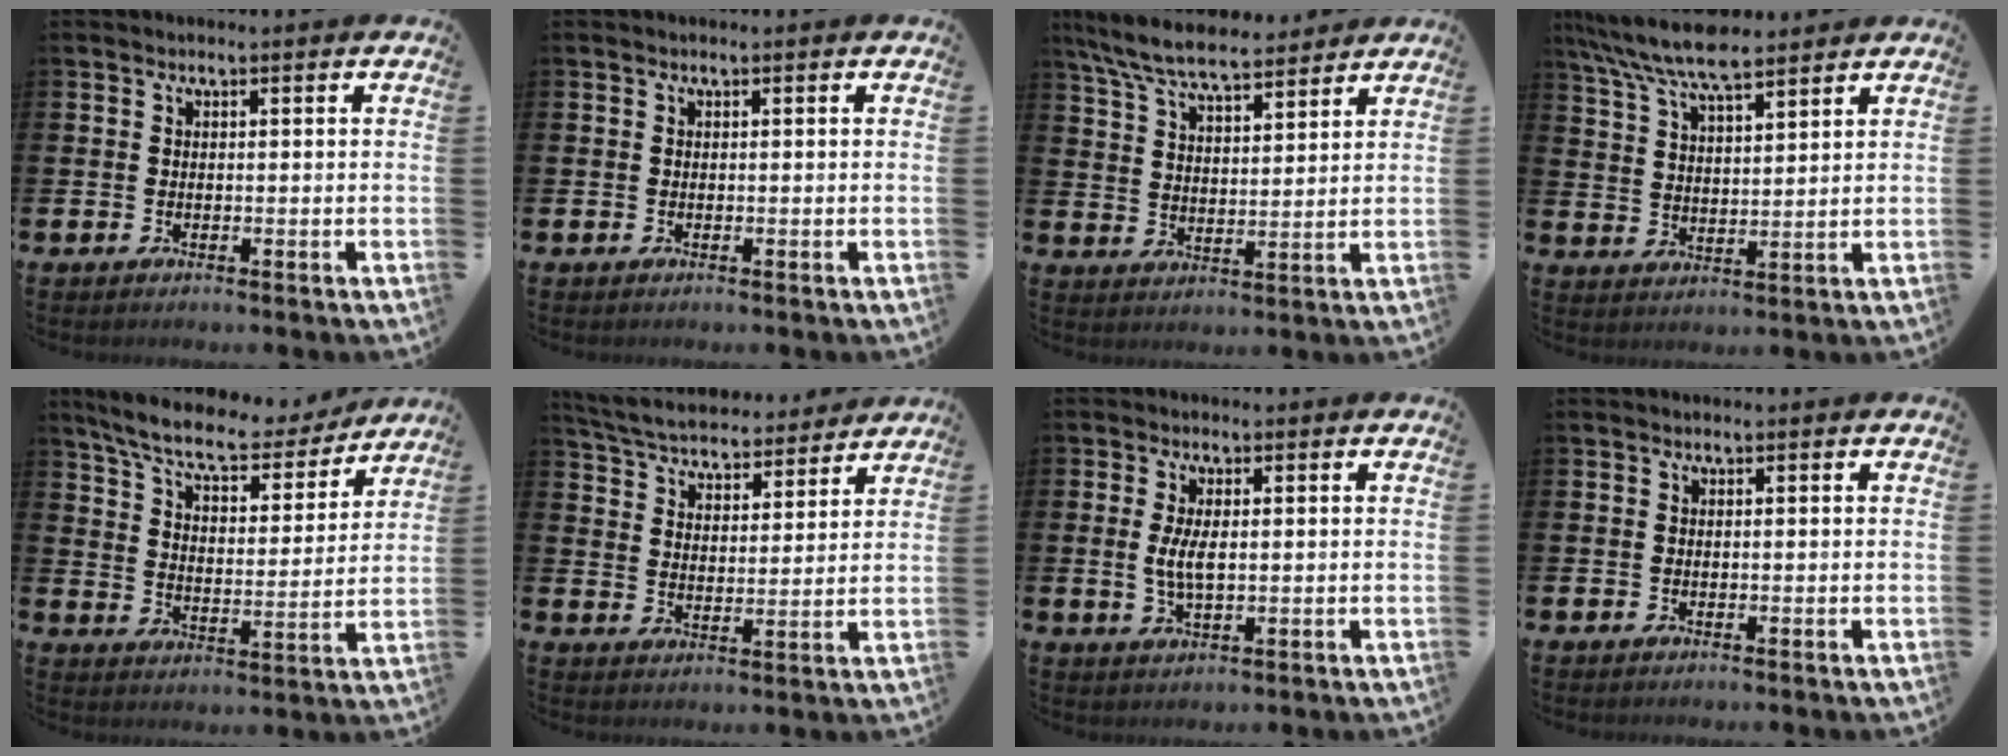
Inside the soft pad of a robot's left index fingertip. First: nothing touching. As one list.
[{"total": 0.0}, {"total": 7.8, "force": [7.2, 1.3, 2.6], "torque": [-0.078, -0.034, 0.131]}, {"total": 7.8, "force": [7.1, 1.5, 2.9], "torque": [-0.081, -0.028, 0.128]}, {"total": 8.9, "force": [8.0, 1.8, 3.4], "torque": [-0.093, -0.051, 0.136]}, {"total": 5.6, "force": [5.5, 1.2, 0.7], "torque": [-0.042, -0.041, 0.094]}, {"total": 3.8, "force": [0.4, 1.6, 3.5], "torque": [-0.063, 0.003, 0.004]}, {"total": 0.0}]